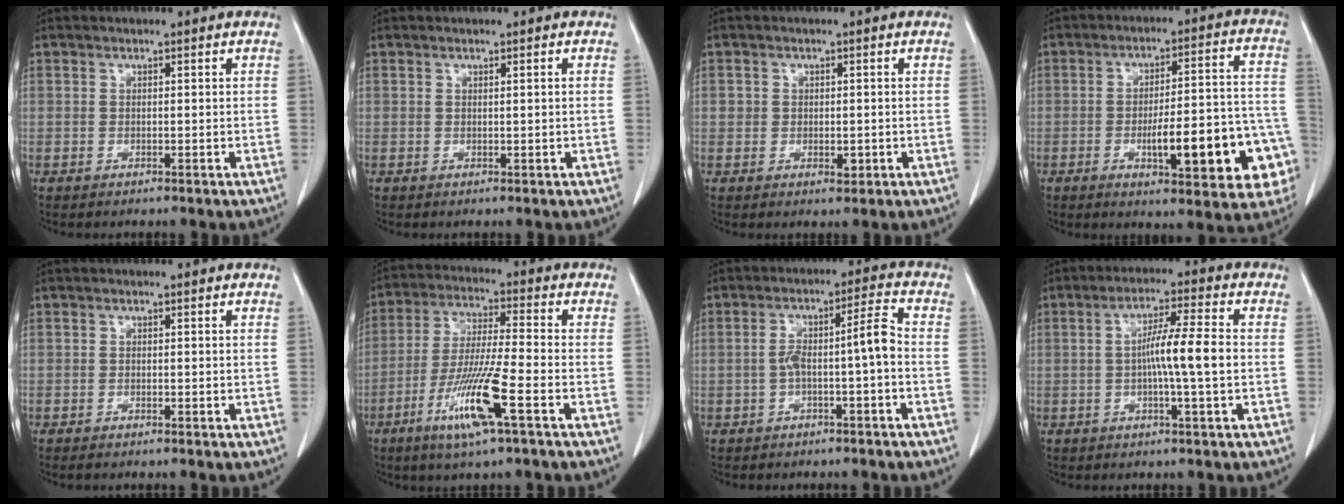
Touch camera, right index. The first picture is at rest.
{"total": 0.9, "force": [0.4, -0.1, 0.8], "torque": [-0.012, -0.002, 0.006]}
{"total": 2.3, "force": [-0.1, 1.7, 1.5], "torque": [-0.013, 0.000, -0.002]}
{"total": 17.2, "force": [-5.6, 3.8, 15.8], "torque": [-0.152, 0.031, -0.063]}
{"total": 0.6, "force": [-0.3, 0.0, 0.5], "torque": [-0.009, -0.001, -0.007]}
{"total": 11.5, "force": [-5.1, -0.2, 10.4], "torque": [-0.203, -0.021, -0.102]}
{"total": 6.1, "force": [-1.3, -0.1, 6.0], "torque": [-0.102, 0.027, -0.019]}
{"total": 7.6, "force": [-0.4, -0.4, 7.6], "torque": [-0.131, 0.006, -0.013]}